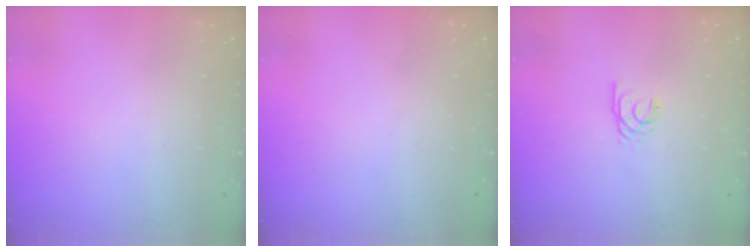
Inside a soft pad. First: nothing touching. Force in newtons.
{"total": 0.0}
{"total": 2.2, "press": 2.2, "slide": 0.3}